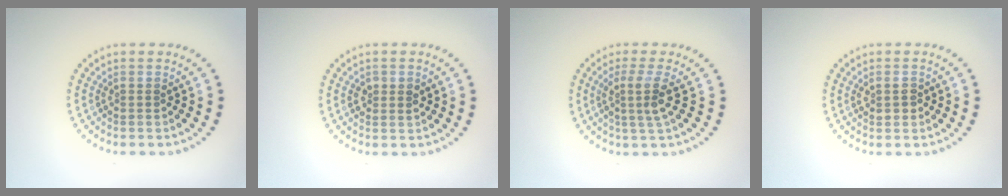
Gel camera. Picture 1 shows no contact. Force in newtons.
{"total": 1.5, "press": 1.5, "slide": 0.2}
{"total": 2.8, "press": 2.0, "slide": 1.9}
{"total": 1.5, "press": 1.5, "slide": 0.3}